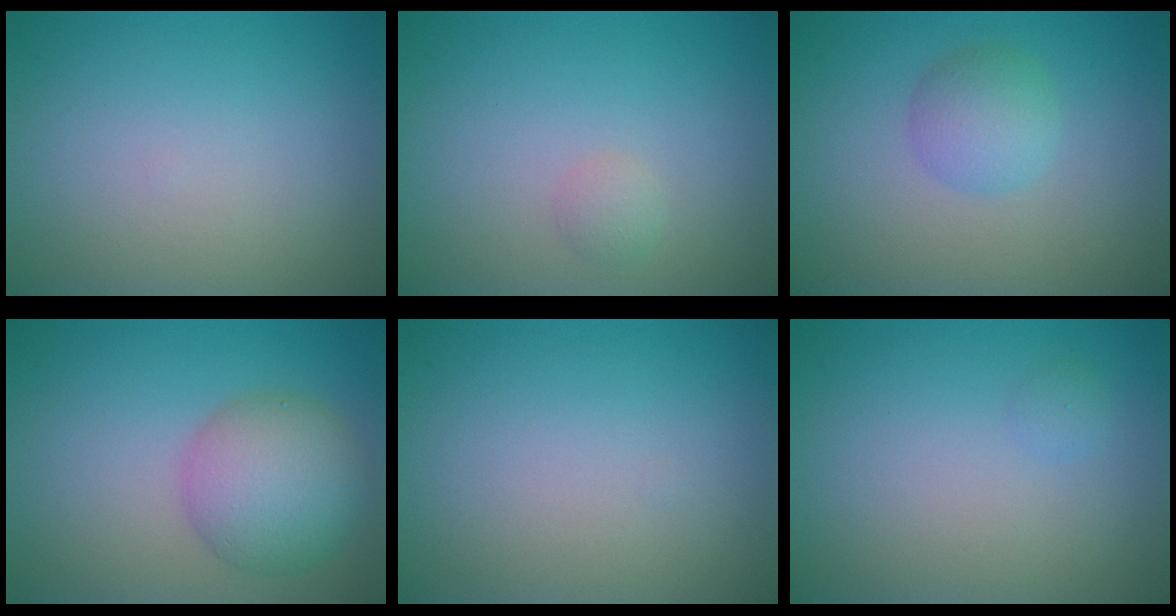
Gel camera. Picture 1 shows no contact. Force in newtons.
{"total": 1.0, "press": 1.0, "slide": 0.1}
{"total": 2.7, "press": 2.7, "slide": 0.0}
{"total": 5.8, "press": 5.8, "slide": 0.2}
{"total": 0.0}
{"total": 0.6, "press": 0.6, "slide": 0.0}